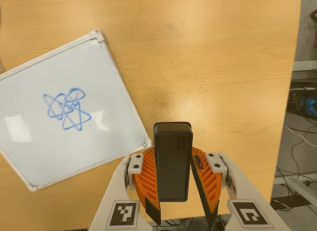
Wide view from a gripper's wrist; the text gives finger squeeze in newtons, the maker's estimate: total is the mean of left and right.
{"total": 6.0, "left": 5.2, "right": 6.9}